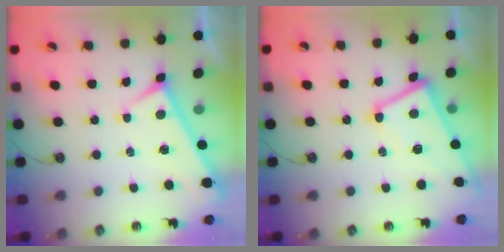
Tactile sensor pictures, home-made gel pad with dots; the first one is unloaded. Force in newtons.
{"total": 1.9, "press": 1.7, "slide": 0.9}